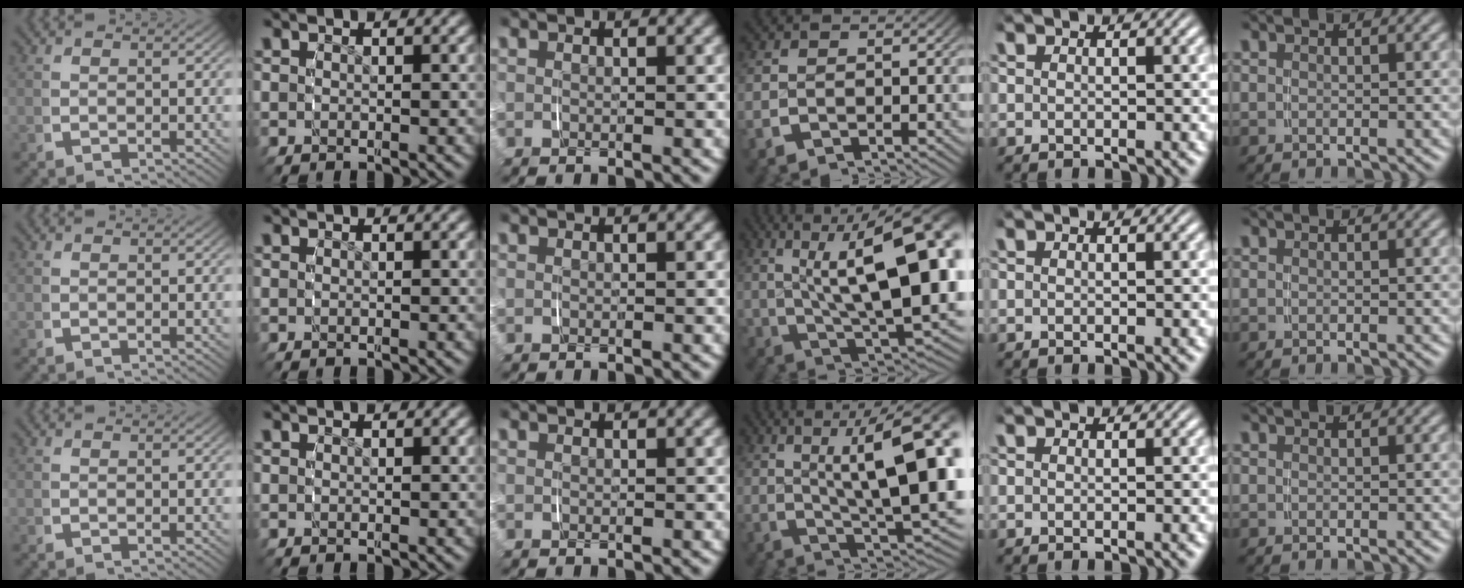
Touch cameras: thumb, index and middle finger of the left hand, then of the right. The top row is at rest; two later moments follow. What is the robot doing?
{"motion": "grasp_and_lifting", "object": "glasses case"}